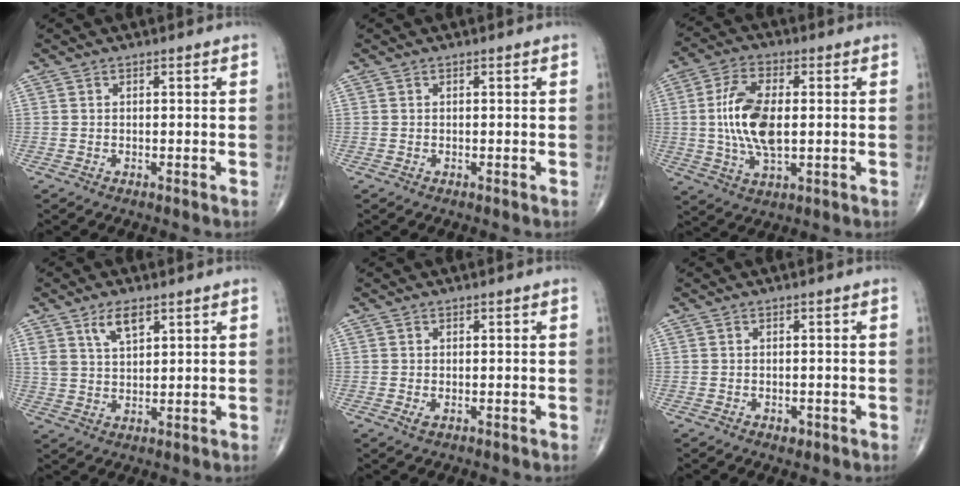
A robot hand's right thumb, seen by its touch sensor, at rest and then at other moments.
{"total": 0.0}
{"total": 12.3, "force": [0.3, 5.8, 10.9], "torque": [-0.216, 0.000, 0.006]}
{"total": 5.5, "force": [3.3, 2.4, 3.7], "torque": [-0.060, -0.019, 0.065]}
{"total": 0.9, "force": [-0.1, 0.4, 0.7], "torque": [-0.013, 0.000, -0.001]}
{"total": 1.1, "force": [-0.5, 0.8, 0.7], "torque": [-0.005, 0.001, -0.005]}